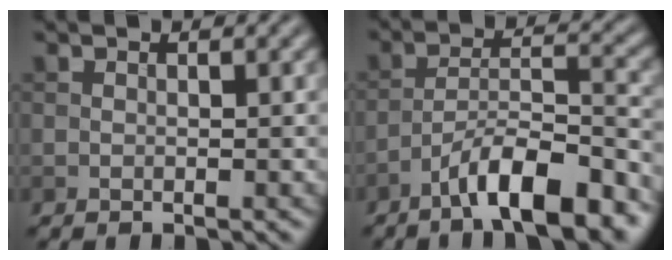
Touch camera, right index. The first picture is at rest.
{"total": 8.8, "force": [-6.0, 1.9, 6.1], "torque": [-0.097, 0.011, -0.101]}